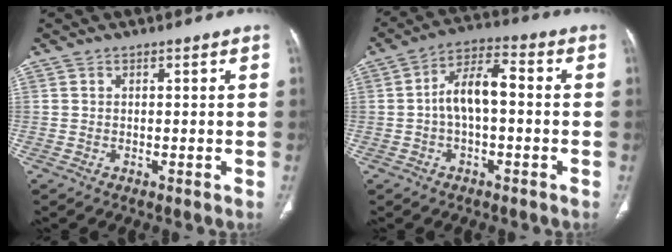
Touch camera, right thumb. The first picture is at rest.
{"total": 8.4, "force": [-0.5, 4.1, 7.3], "torque": [-0.131, 0.034, -0.016]}